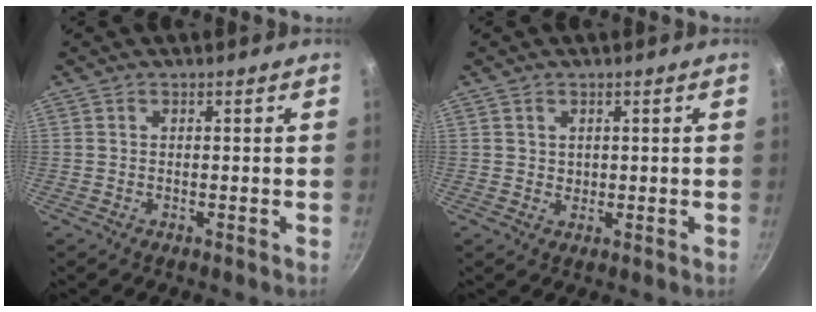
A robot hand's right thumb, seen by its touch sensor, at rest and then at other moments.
{"total": 1.4, "force": [0.6, 1.2, 0.3], "torque": [0.001, -0.001, 0.009]}